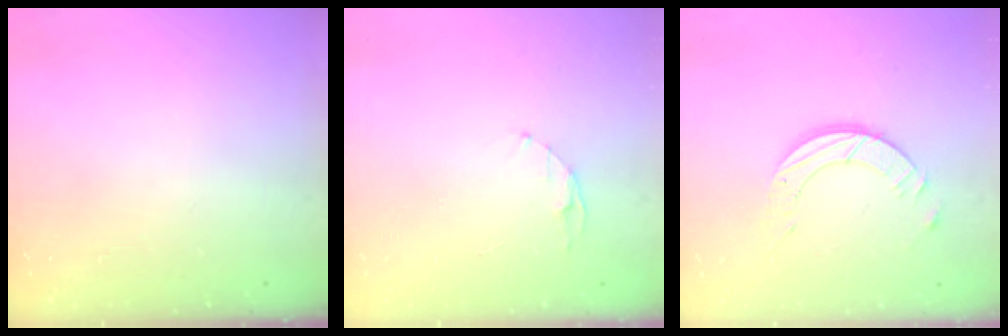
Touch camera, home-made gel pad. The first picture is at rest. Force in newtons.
{"total": 3.9, "press": 3.9, "slide": 0.5}
{"total": 9.0, "press": 9.0, "slide": 0.8}